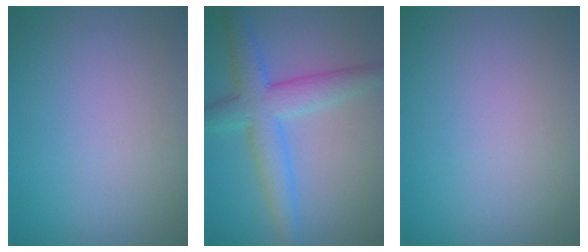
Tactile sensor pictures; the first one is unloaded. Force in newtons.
{"total": 5.5, "press": 5.5, "slide": 0.0}
{"total": 0.0}